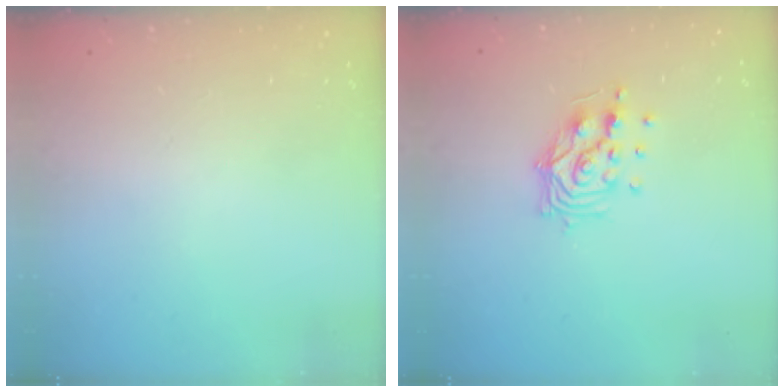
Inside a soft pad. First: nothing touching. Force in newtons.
{"total": 10.8, "press": 10.7, "slide": 1.1}